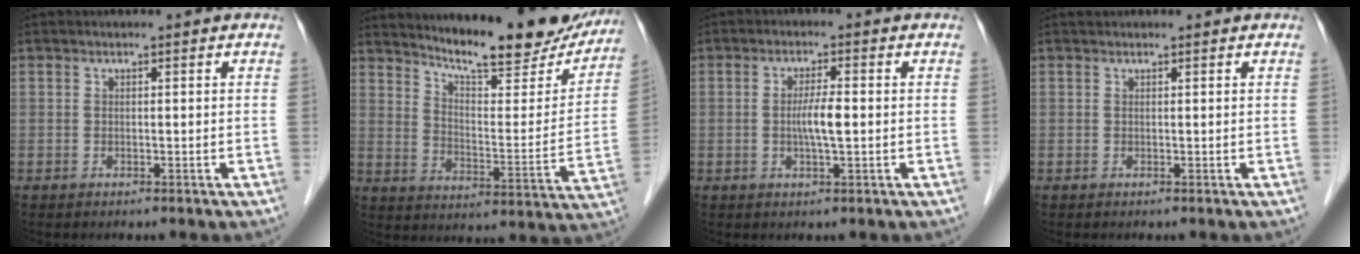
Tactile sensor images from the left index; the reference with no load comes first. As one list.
[{"total": 20.3, "force": [18.2, 3.2, 8.4], "torque": [-0.116, -0.041, 0.243]}, {"total": 3.7, "force": [-0.3, 0.3, 3.7], "torque": [-0.071, -0.003, -0.006]}, {"total": 0.8, "force": [0.7, 0.2, 0.1], "torque": [-0.004, 0.013, 0.013]}]